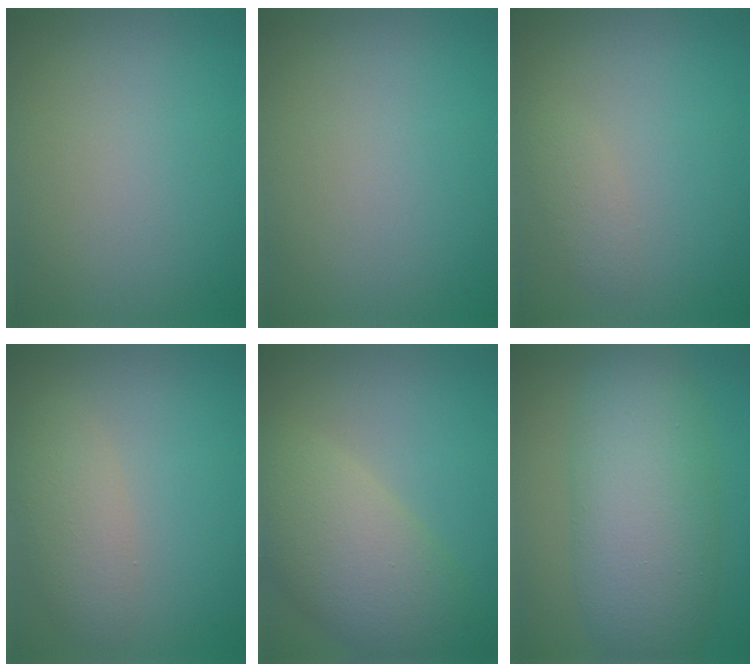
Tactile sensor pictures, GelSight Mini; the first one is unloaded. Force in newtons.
{"total": 0.0}
{"total": 1.4, "press": 1.4, "slide": 0.1}
{"total": 3.3, "press": 3.2, "slide": 0.0}
{"total": 7.9, "press": 7.8, "slide": 0.8}
{"total": 9.0, "press": 9.0, "slide": 0.2}